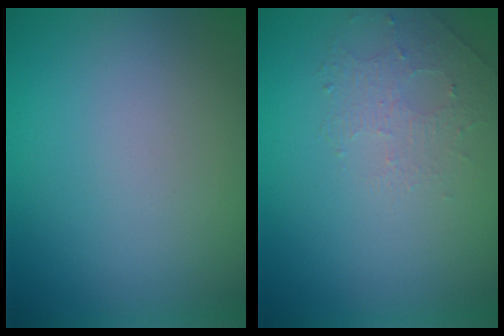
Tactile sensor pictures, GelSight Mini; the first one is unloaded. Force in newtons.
{"total": 1.4, "press": 0.7, "slide": 1.2}